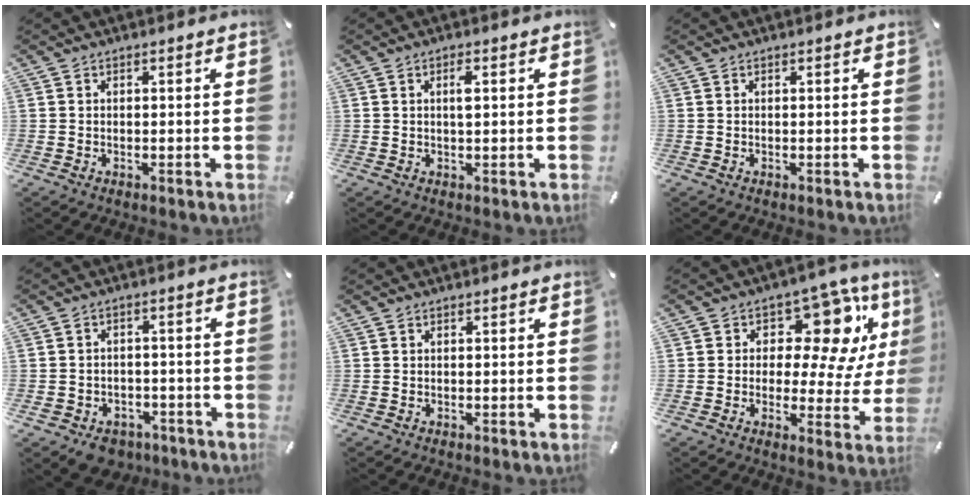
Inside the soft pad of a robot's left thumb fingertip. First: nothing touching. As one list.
[{"total": 2.5, "force": [0.6, 0.7, 2.4], "torque": [-0.049, 0.004, 0.008]}, {"total": 0.0}, {"total": 5.8, "force": [-3.9, 4.0, 1.5], "torque": [-0.030, 0.024, -0.072]}, {"total": 0.0}, {"total": 14.5, "force": [6.5, 7.9, 10.3], "torque": [-0.145, -0.047, 0.112]}]